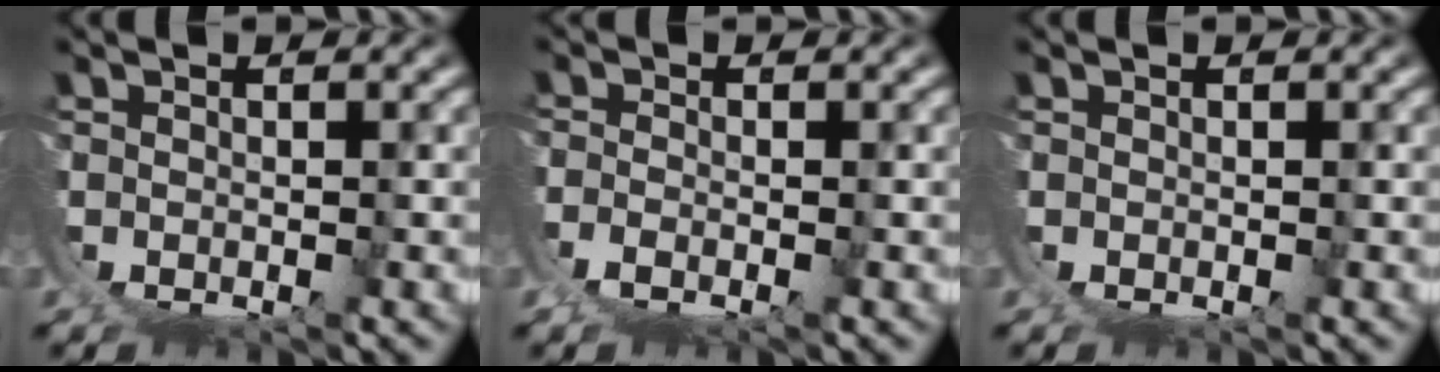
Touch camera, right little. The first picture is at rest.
{"total": 1.9, "force": [0.3, 0.9, 1.7], "torque": [-0.048, -0.012, 0.010]}
{"total": 0.0}